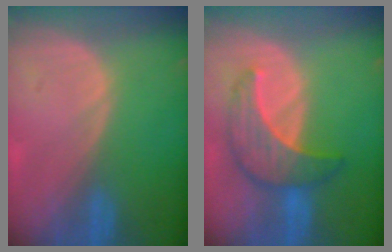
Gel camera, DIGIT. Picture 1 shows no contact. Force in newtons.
{"total": 7.3, "press": 7.3, "slide": 0.2}